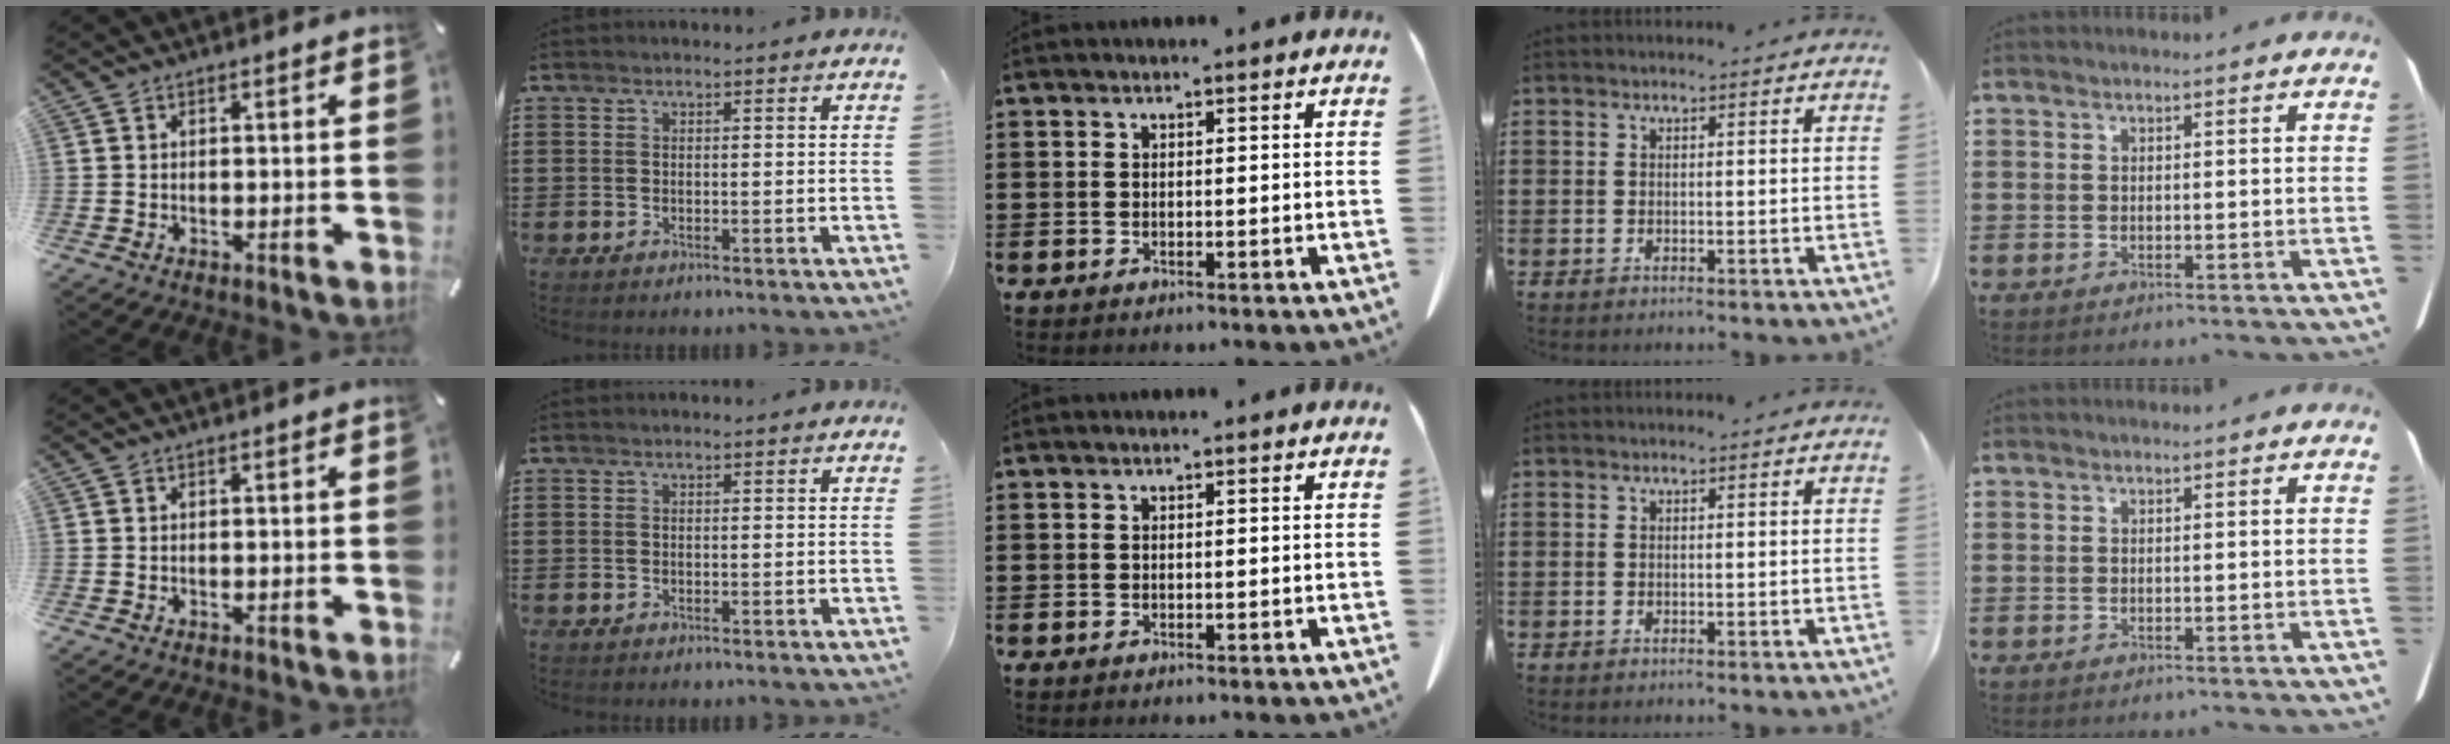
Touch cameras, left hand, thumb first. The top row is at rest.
{}